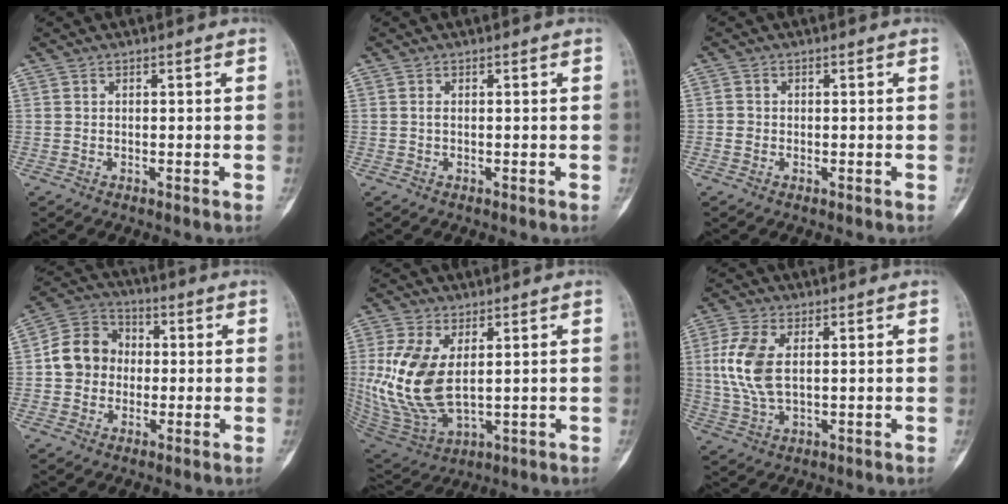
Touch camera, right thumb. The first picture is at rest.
{"total": 0.5, "force": [0.1, 0.3, 0.4], "torque": [-0.009, 0.003, 0.000]}
{"total": 1.2, "force": [-0.3, 1.1, 0.3], "torque": [-0.003, 0.005, -0.007]}
{"total": 9.8, "force": [-0.2, 8.7, 4.7], "torque": [-0.060, 0.028, -0.017]}
{"total": 15.0, "force": [2.0, 8.2, 12.4], "torque": [-0.257, -0.015, 0.056]}
{"total": 9.8, "force": [1.6, 5.2, 8.1], "torque": [-0.186, -0.002, 0.034]}